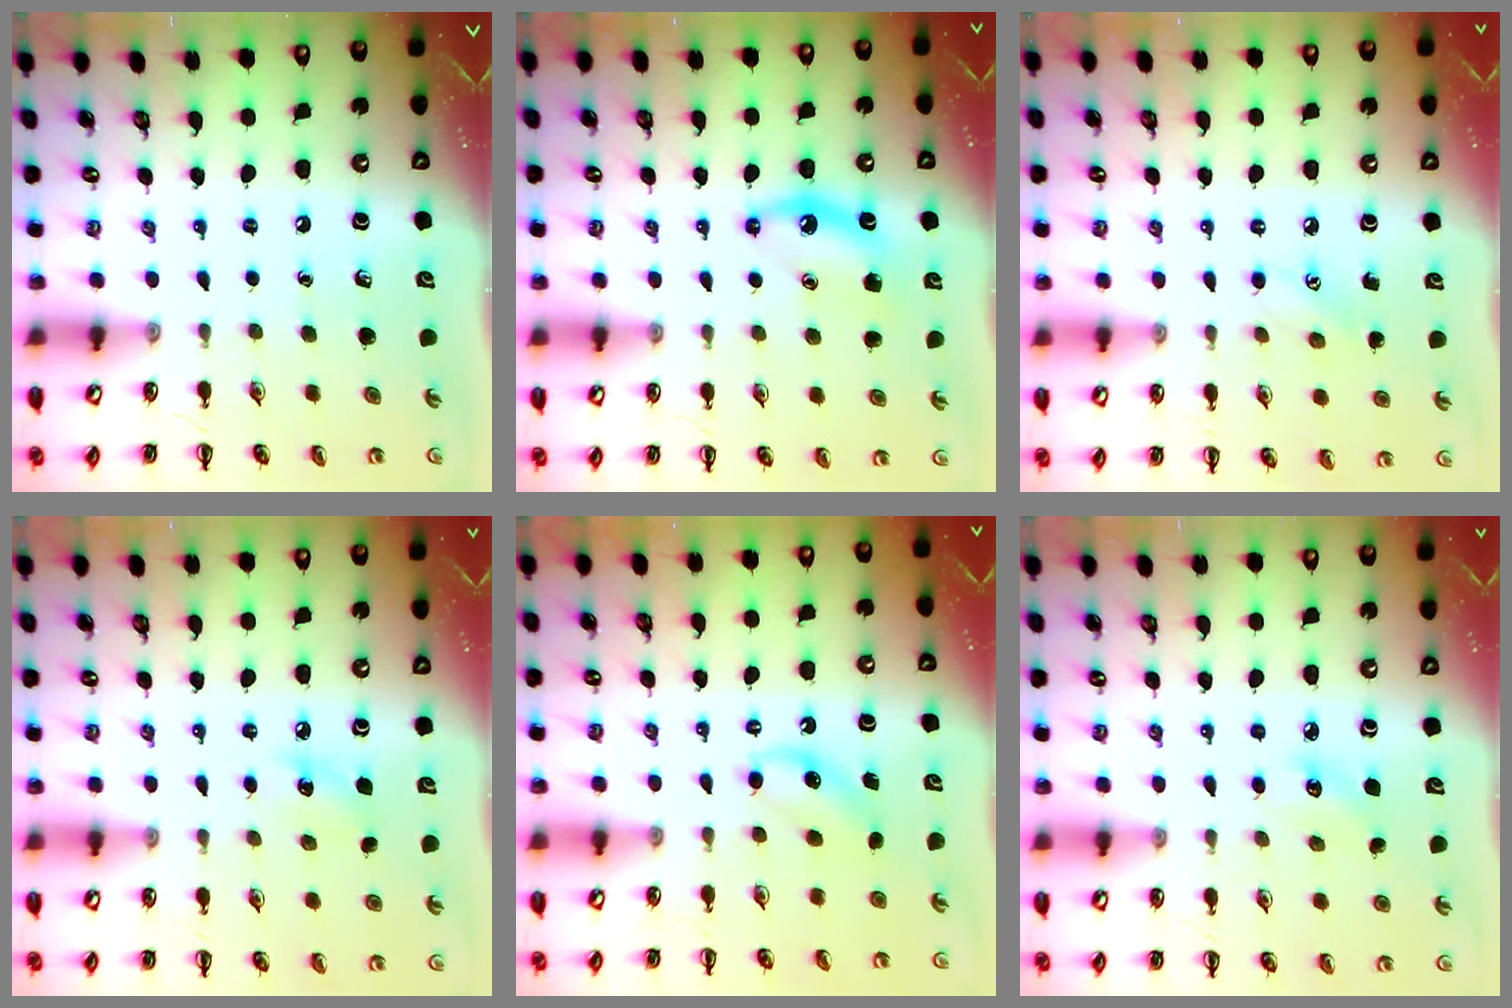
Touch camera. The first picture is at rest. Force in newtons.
{"total": 6.5, "press": 6.2, "slide": 1.9}
{"total": 4.7, "press": 4.6, "slide": 1.3}
{"total": 6.7, "press": 6.5, "slide": 1.8}
{"total": 4.6, "press": 4.4, "slide": 1.5}
{"total": 3.2, "press": 3.1, "slide": 0.7}